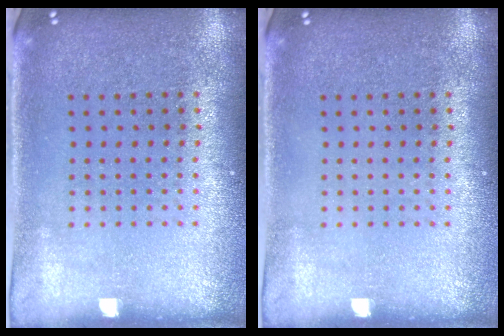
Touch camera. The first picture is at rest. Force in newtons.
{"total": 0.0}